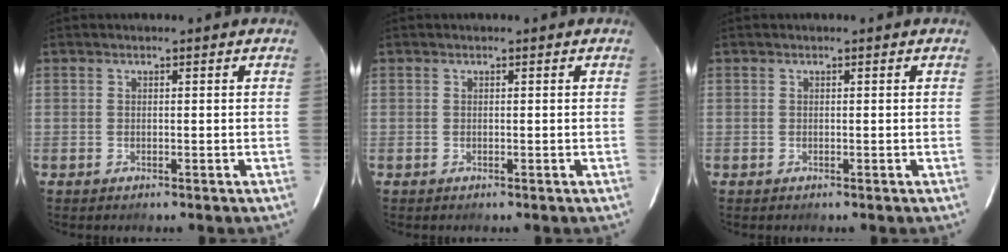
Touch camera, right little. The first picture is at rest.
{"total": 0.0}
{"total": 0.0}